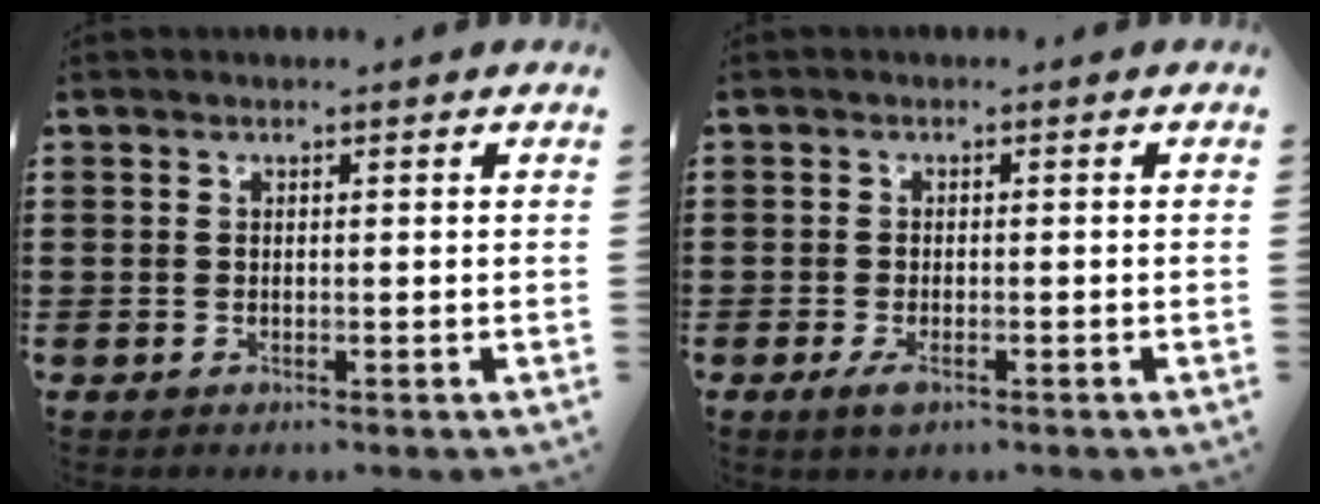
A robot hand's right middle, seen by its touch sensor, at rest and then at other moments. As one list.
[{"total": 1.9, "force": [-0.9, 0.9, 1.4], "torque": [-0.033, -0.004, -0.019]}]